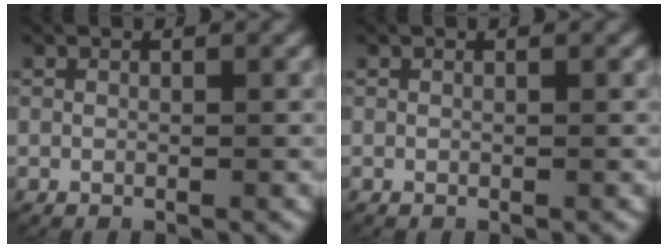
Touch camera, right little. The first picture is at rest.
{"total": 0.0}